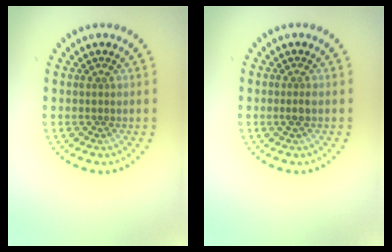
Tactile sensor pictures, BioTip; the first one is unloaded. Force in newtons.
{"total": 0.9, "press": 0.8, "slide": 0.5}